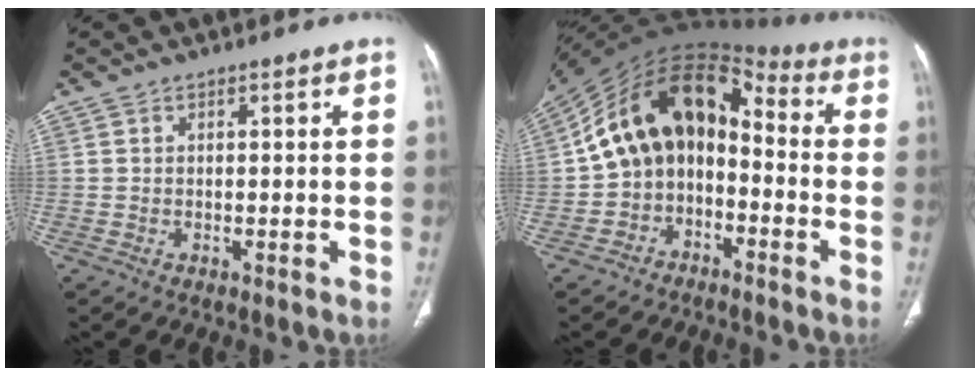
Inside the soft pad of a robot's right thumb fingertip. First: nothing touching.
{"total": 15.9, "force": [-2.0, 11.5, 10.8], "torque": [-0.153, 0.082, -0.045]}